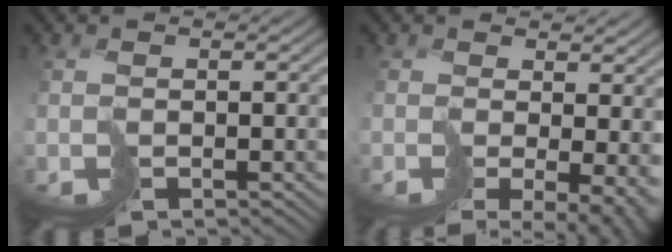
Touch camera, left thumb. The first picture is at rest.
{"total": 7.8, "force": [-1.5, 3.1, 7.0], "torque": [-0.123, -0.035, 0.005]}